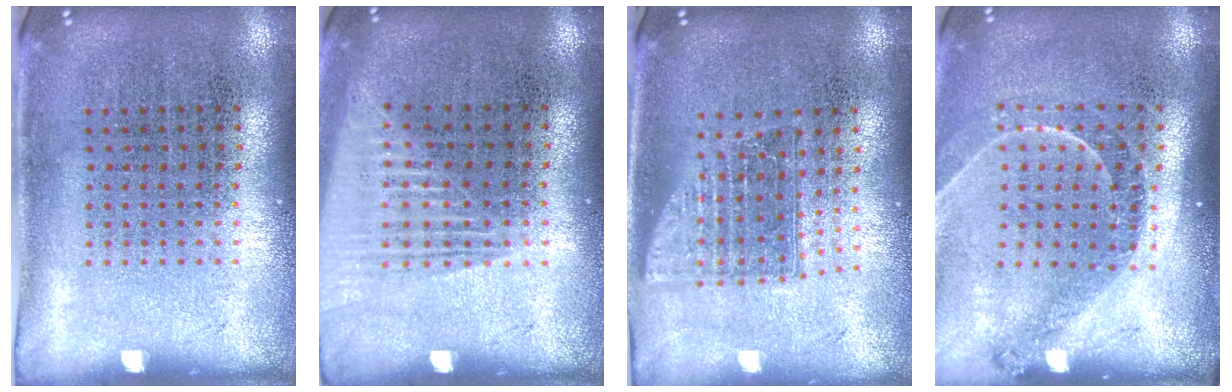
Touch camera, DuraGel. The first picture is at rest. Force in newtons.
{"total": 1.3, "press": 1.3, "slide": 0.2}
{"total": 1.5, "press": 1.2, "slide": 1.0}
{"total": 1.3, "press": 1.3, "slide": 0.2}